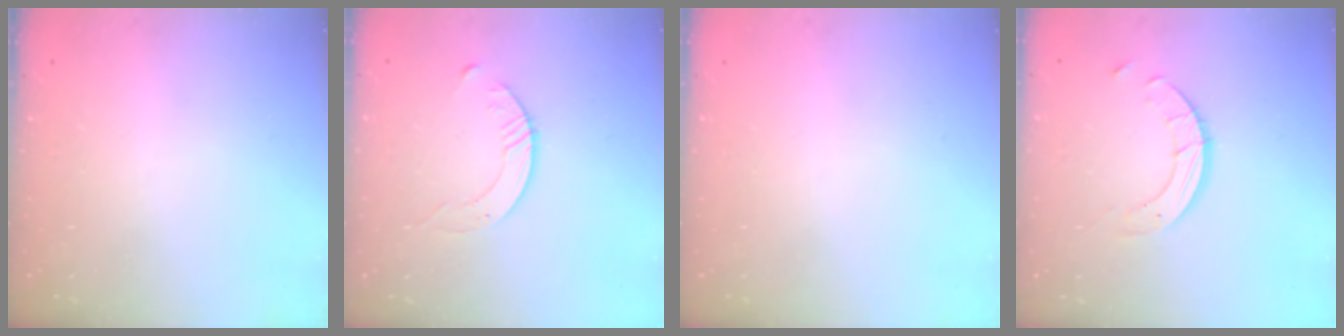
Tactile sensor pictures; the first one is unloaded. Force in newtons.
{"total": 3.1, "press": 3.1, "slide": 0.4}
{"total": 0.0}
{"total": 5.1, "press": 5.1, "slide": 0.3}